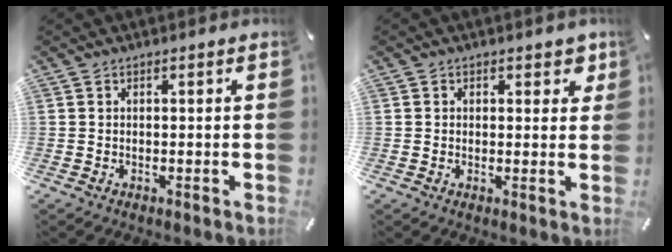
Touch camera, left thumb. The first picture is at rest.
{"total": 3.3, "force": [1.5, 2.4, 1.8], "torque": [-0.006, -0.003, 0.018]}